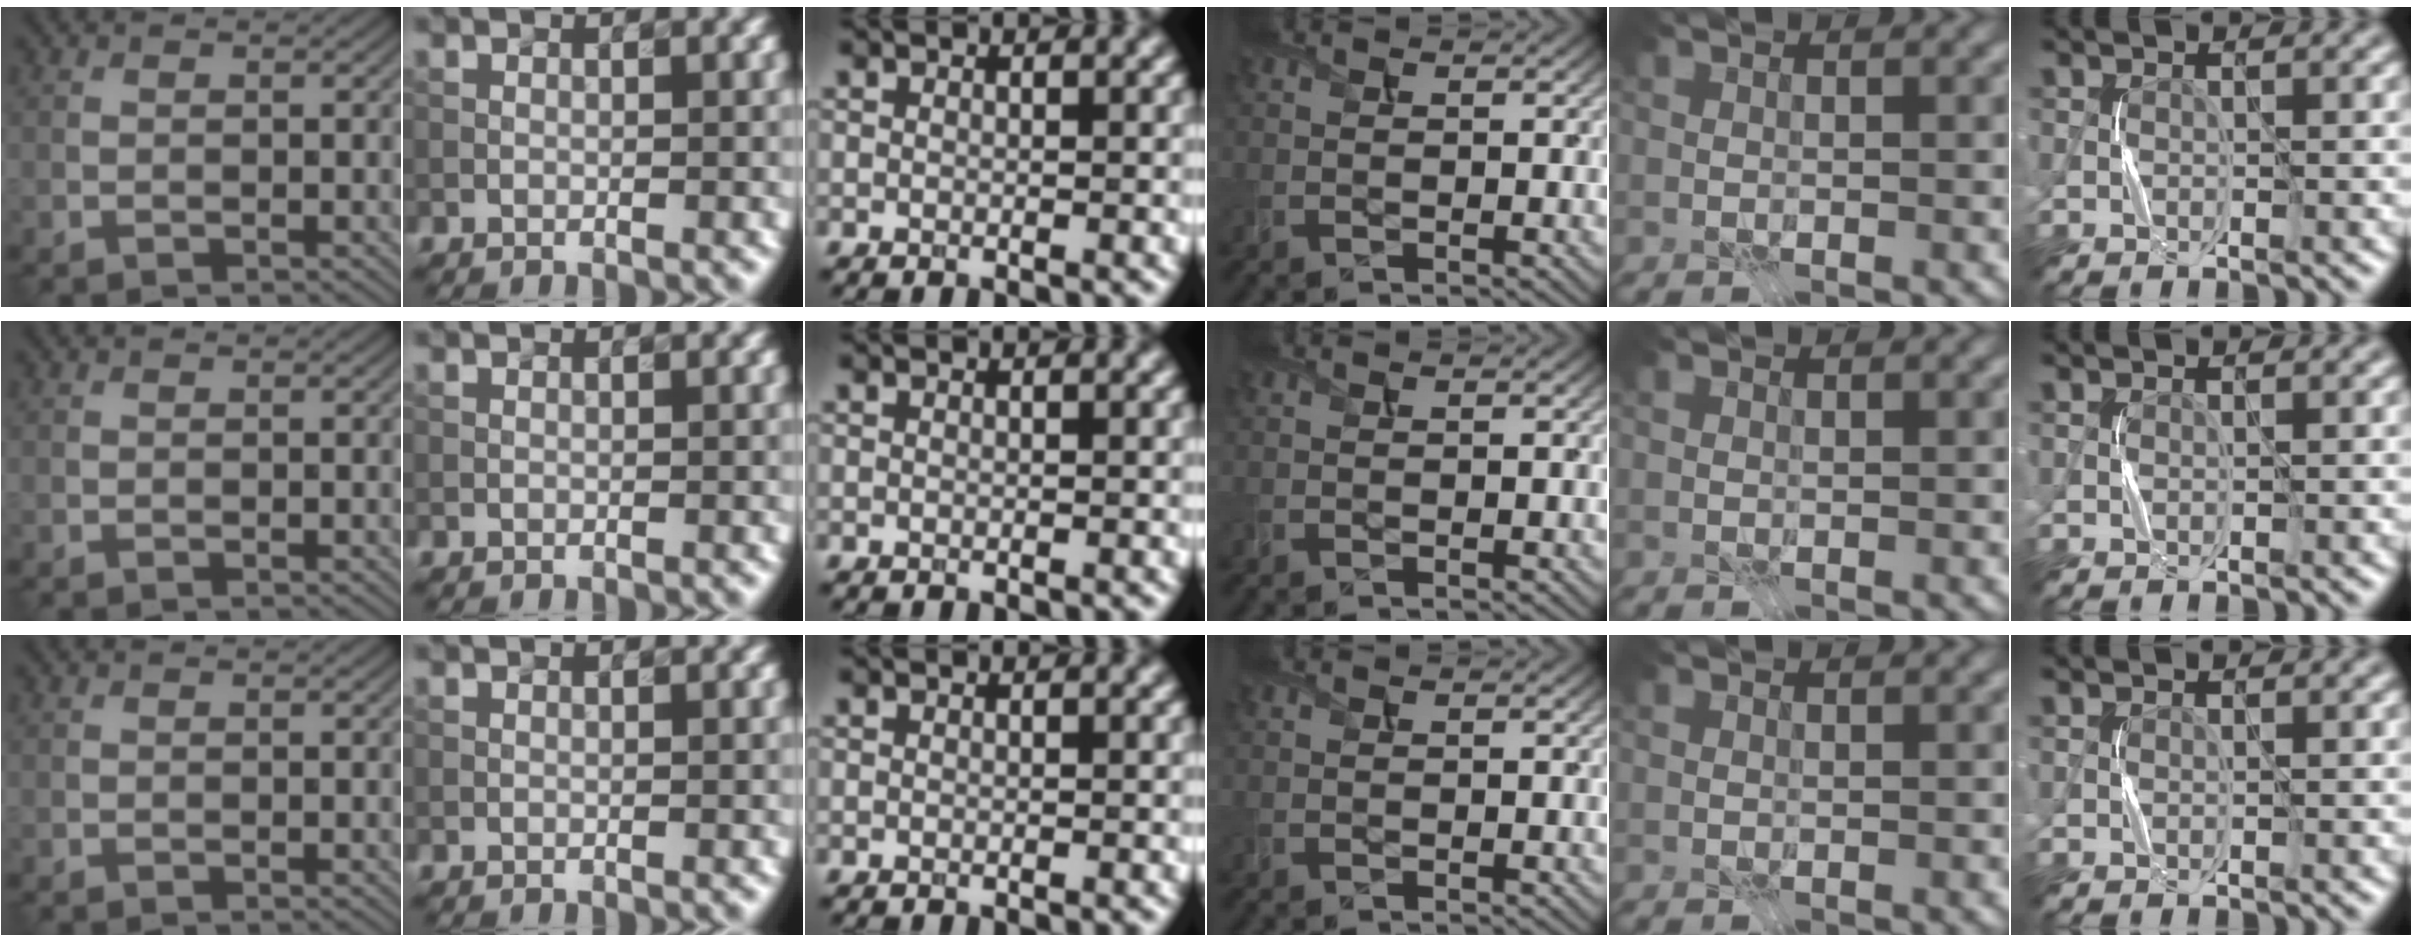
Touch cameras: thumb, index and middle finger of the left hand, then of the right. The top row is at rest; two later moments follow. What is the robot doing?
{"motion": "press", "object": "gel pad"}